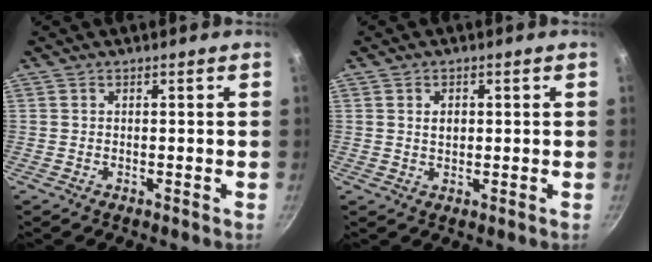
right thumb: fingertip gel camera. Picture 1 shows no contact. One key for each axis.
{"total": 2.5, "fx": 0.6, "fy": 1.8, "fz": 1.7, "tx": -0.020, "ty": 0.001, "tz": 0.013}